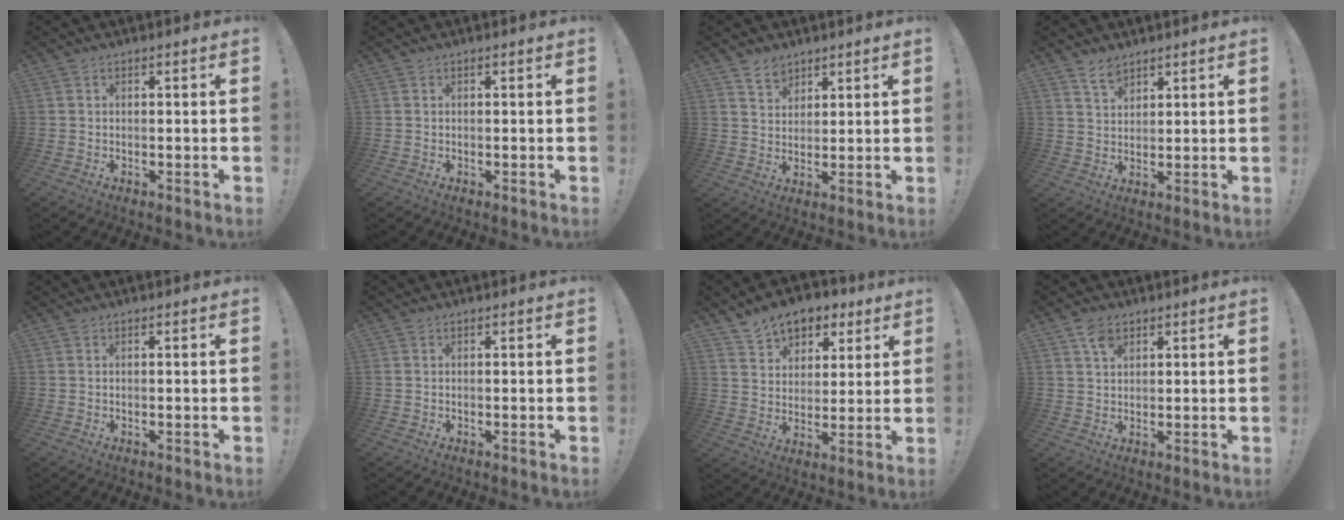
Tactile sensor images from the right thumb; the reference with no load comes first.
{"total": 0.0}
{"total": 5.3, "force": [4.1, 3.3, 0.8], "torque": [-0.010, -0.026, 0.077]}
{"total": 4.7, "force": [3.8, 2.2, 1.7], "torque": [-0.028, -0.020, 0.070]}
{"total": 0.0}
{"total": 0.0}
{"total": 9.8, "force": [6.8, 6.3, 3.1], "torque": [-0.048, -0.040, 0.130]}
{"total": 4.5, "force": [2.6, 2.6, 2.5], "torque": [-0.045, -0.008, 0.048]}